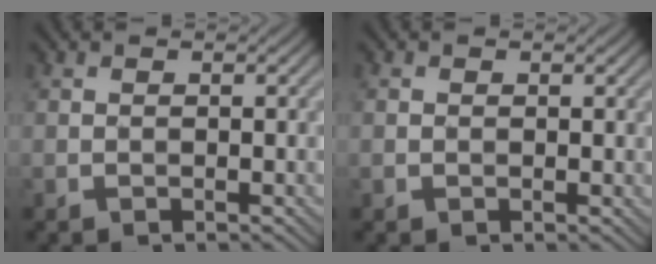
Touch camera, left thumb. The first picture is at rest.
{"total": 1.2, "force": [0.2, 0.8, 0.8], "torque": [-0.018, -0.001, 0.006]}